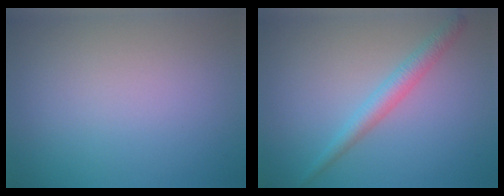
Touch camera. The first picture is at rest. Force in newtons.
{"total": 2.4, "press": 2.4, "slide": 0.1}